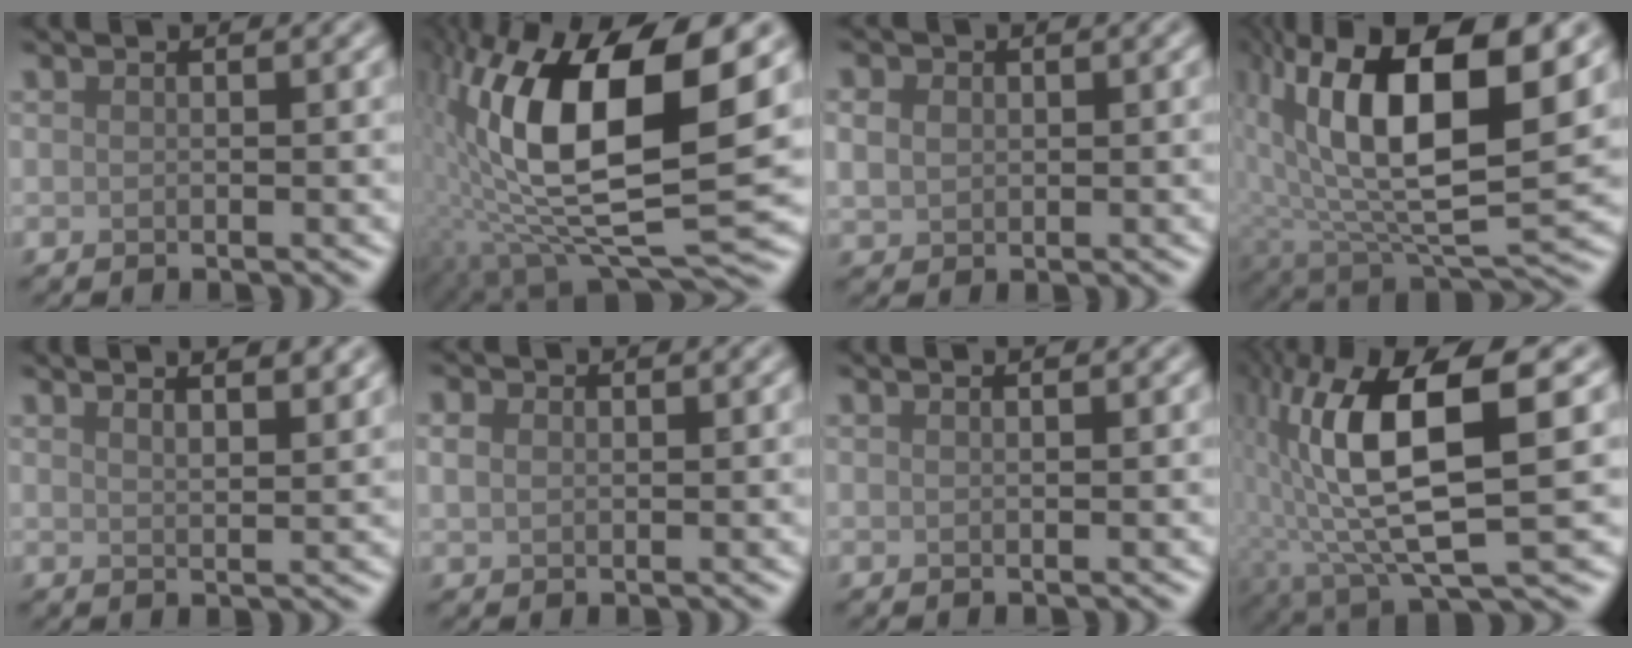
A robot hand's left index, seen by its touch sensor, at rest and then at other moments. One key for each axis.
{"total": 14.7, "fx": 2.1, "fy": 4.9, "fz": 13.7, "tx": -0.260, "ty": -0.002, "tz": 0.031}
{"total": 1.9, "fx": 0.5, "fy": 1.7, "fz": 0.9, "tx": -0.017, "ty": 0.000, "tz": 0.009}
{"total": 15.0, "fx": 3.8, "fy": 6.1, "fz": 13.2, "tx": -0.235, "ty": 0.004, "tz": 0.070}
{"total": 5.9, "fx": 4.1, "fy": 2.2, "fz": 3.6, "tx": -0.021, "ty": 0.031, "tz": 0.028}
{"total": 1.4, "fx": 0.5, "fy": 1.0, "fz": 0.8, "tx": -0.015, "ty": 0.004, "tz": 0.009}
{"total": 0.7, "fx": 0.5, "fy": 0.2, "fz": 0.5, "tx": -0.003, "ty": 0.001, "tz": 0.001}
{"total": 12.3, "fx": 1.8, "fy": 3.8, "fz": 11.5, "tx": -0.219, "ty": -0.006, "tz": 0.037}